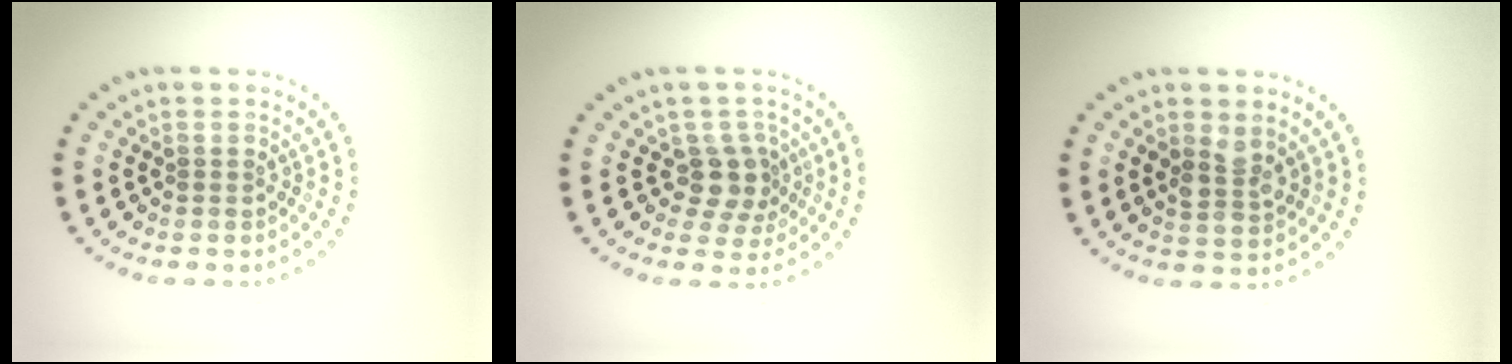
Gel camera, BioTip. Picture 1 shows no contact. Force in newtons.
{"total": 2.9, "press": 2.3, "slide": 1.8}
{"total": 2.3, "press": 2.2, "slide": 0.6}